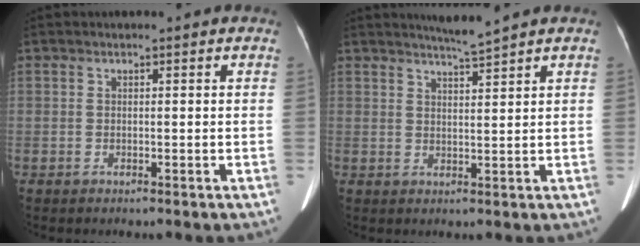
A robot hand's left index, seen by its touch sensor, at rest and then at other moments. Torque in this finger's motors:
{"motor_torque": [0.14, -0.24, -0.01, 0.02]}